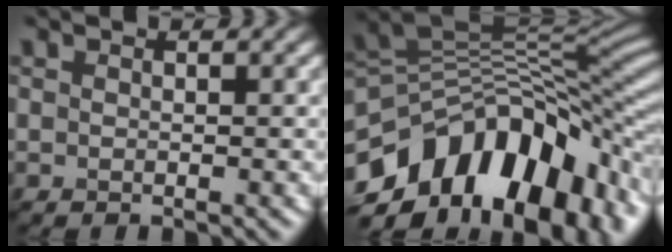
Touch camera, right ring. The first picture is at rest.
{"total": 14.9, "force": [-5.5, 8.8, 10.7], "torque": [-0.173, 0.018, -0.100]}